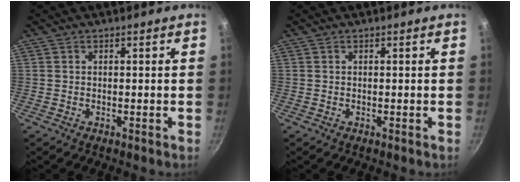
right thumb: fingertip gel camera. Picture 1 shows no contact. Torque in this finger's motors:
{"motor_torque": [-0.15, 0.13, -0.02, -0.01, 0.01]}